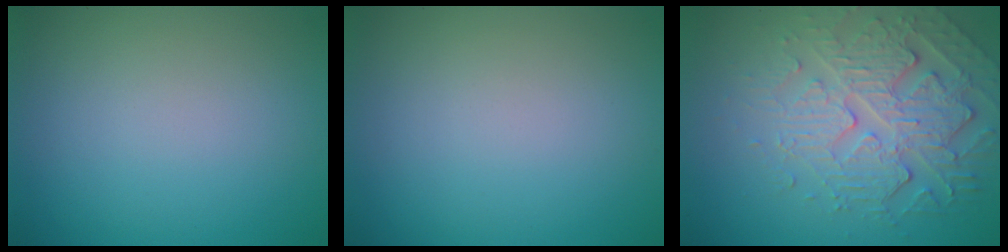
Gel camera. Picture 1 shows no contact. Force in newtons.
{"total": 0.0}
{"total": 5.7, "press": 4.6, "slide": 3.3}